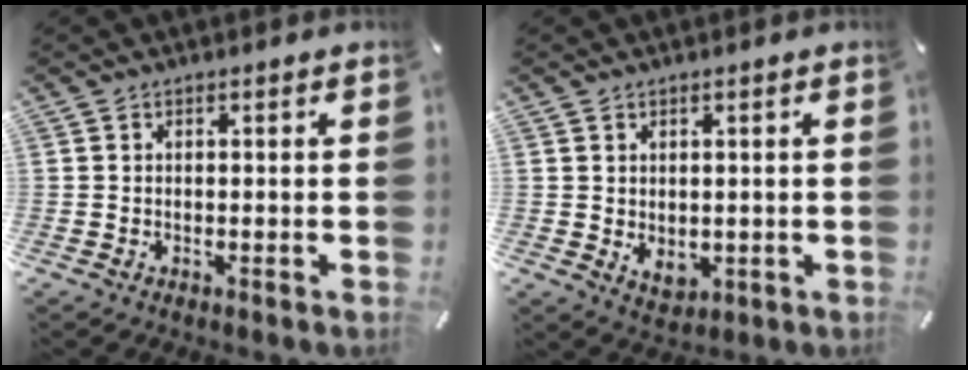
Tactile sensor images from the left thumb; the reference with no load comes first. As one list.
[{"total": 3.1, "force": [0.9, 2.7, 1.3], "torque": [-0.009, -0.002, 0.016]}]